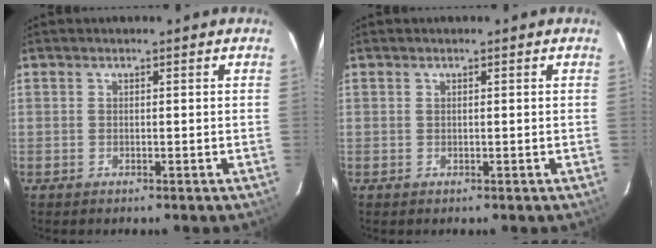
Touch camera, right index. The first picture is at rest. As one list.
[{"total": 0.0}]